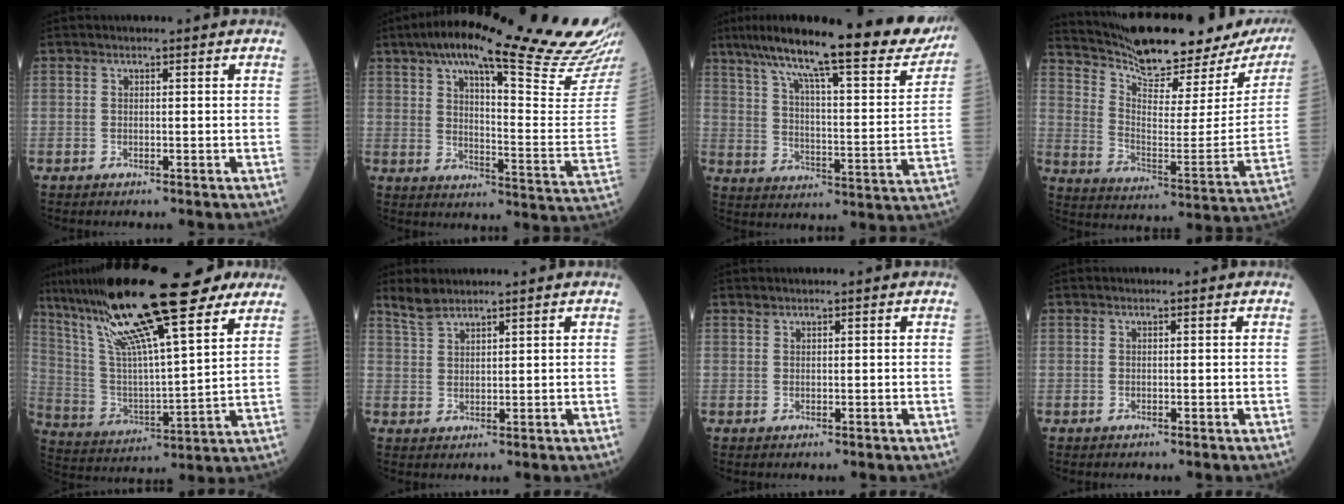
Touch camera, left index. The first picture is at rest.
{"total": 27.2, "force": [22.5, 0.8, 15.3], "torque": [-0.228, -0.046, 0.285]}
{"total": 26.3, "force": [21.5, 3.6, 14.6], "torque": [-0.232, -0.018, 0.295]}
{"total": 24.3, "force": [21.9, 4.3, 9.7], "torque": [-0.164, -0.066, 0.304]}
{"total": 25.0, "force": [17.6, 3.3, 17.5], "torque": [-0.314, 0.029, 0.299]}
{"total": 3.0, "force": [2.9, 0.7, 0.6], "torque": [-0.019, 0.011, 0.061]}
{"total": 0.5, "force": [0.5, 0.2, -0.1], "torque": [-0.001, 0.001, 0.006]}
{"total": 0.0}